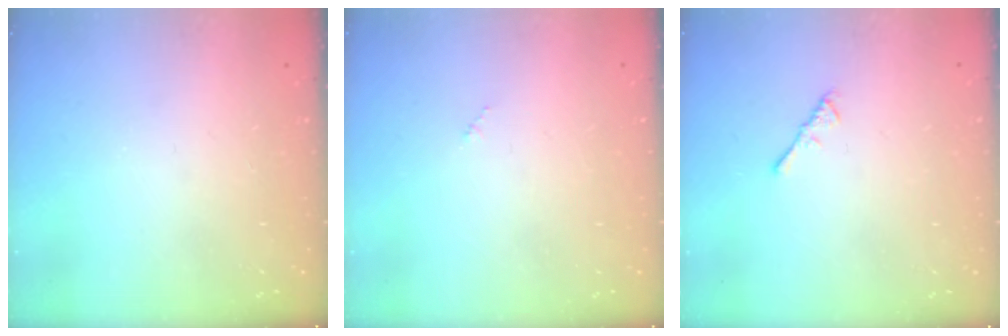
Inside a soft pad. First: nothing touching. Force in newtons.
{"total": 1.5, "press": 1.5, "slide": 0.2}
{"total": 2.1, "press": 2.0, "slide": 0.5}